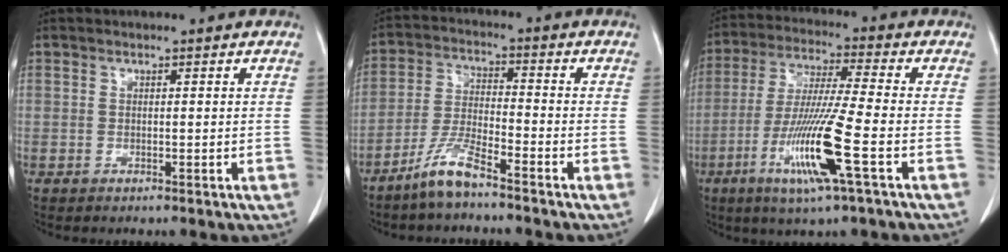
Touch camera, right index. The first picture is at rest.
{"total": 6.8, "force": [-5.3, 0.5, 4.3], "torque": [-0.099, -0.014, -0.109]}
{"total": 13.5, "force": [-5.1, -0.7, 12.5], "torque": [-0.253, -0.024, -0.100]}